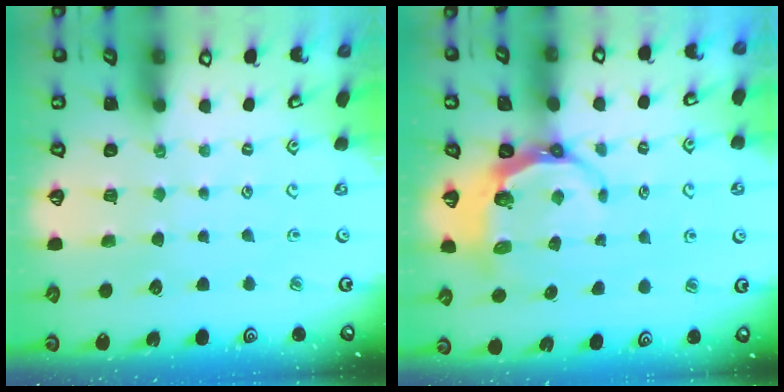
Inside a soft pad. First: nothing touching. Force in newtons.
{"total": 6.8, "press": 5.8, "slide": 3.7}